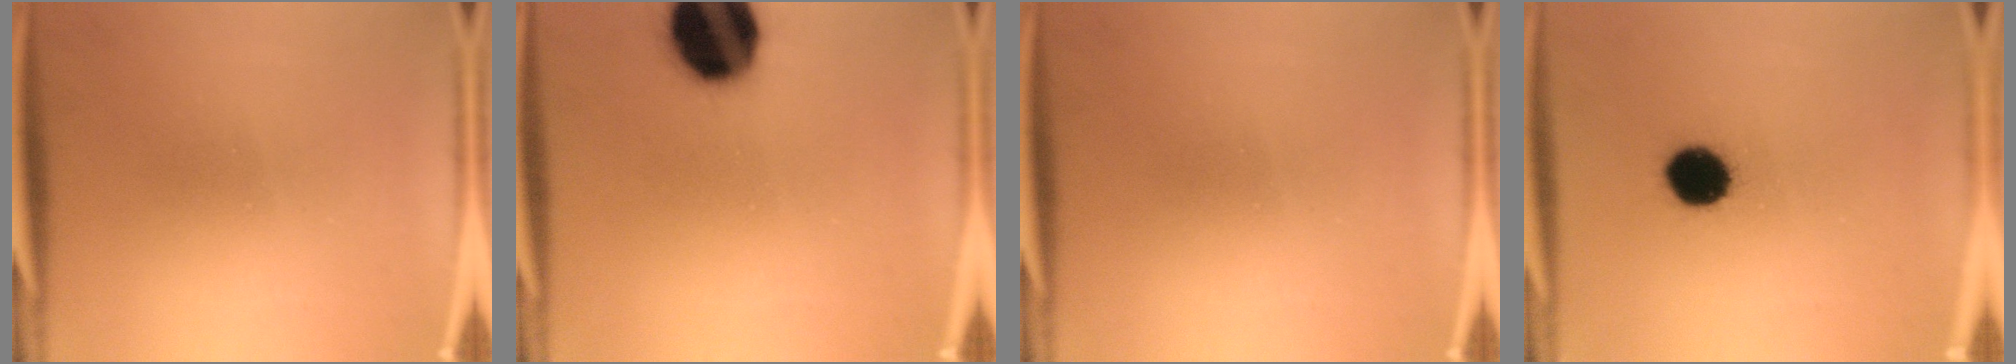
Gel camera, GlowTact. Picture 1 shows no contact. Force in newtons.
{"total": 19.8}
{"total": 0.0}
{"total": 8.2}